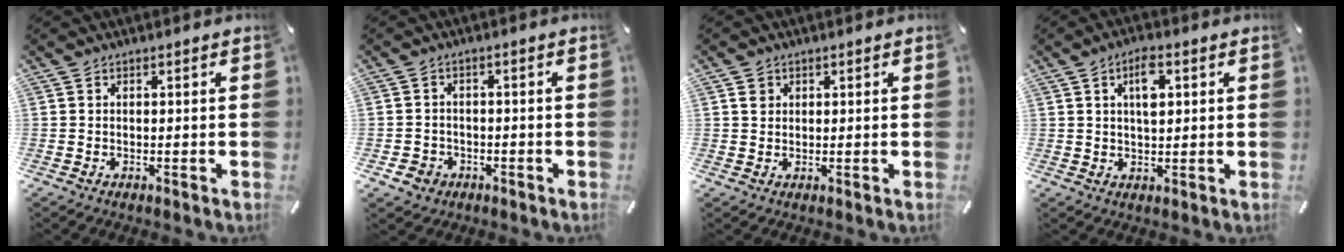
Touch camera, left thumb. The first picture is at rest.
{"total": 3.8, "force": [-1.9, 3.2, 0.7], "torque": [-0.010, 0.009, -0.035]}
{"total": 1.8, "force": [0.7, 1.6, 0.4], "torque": [0.005, -0.003, 0.009]}
{"total": 6.0, "force": [2.0, 2.8, 4.9], "torque": [-0.081, 0.000, 0.028]}